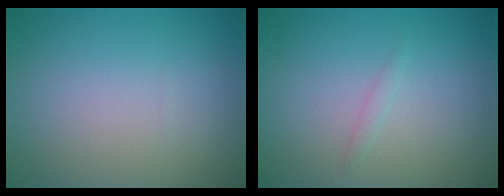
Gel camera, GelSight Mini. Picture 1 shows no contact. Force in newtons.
{"total": 0.5, "press": 0.5, "slide": 0.1}